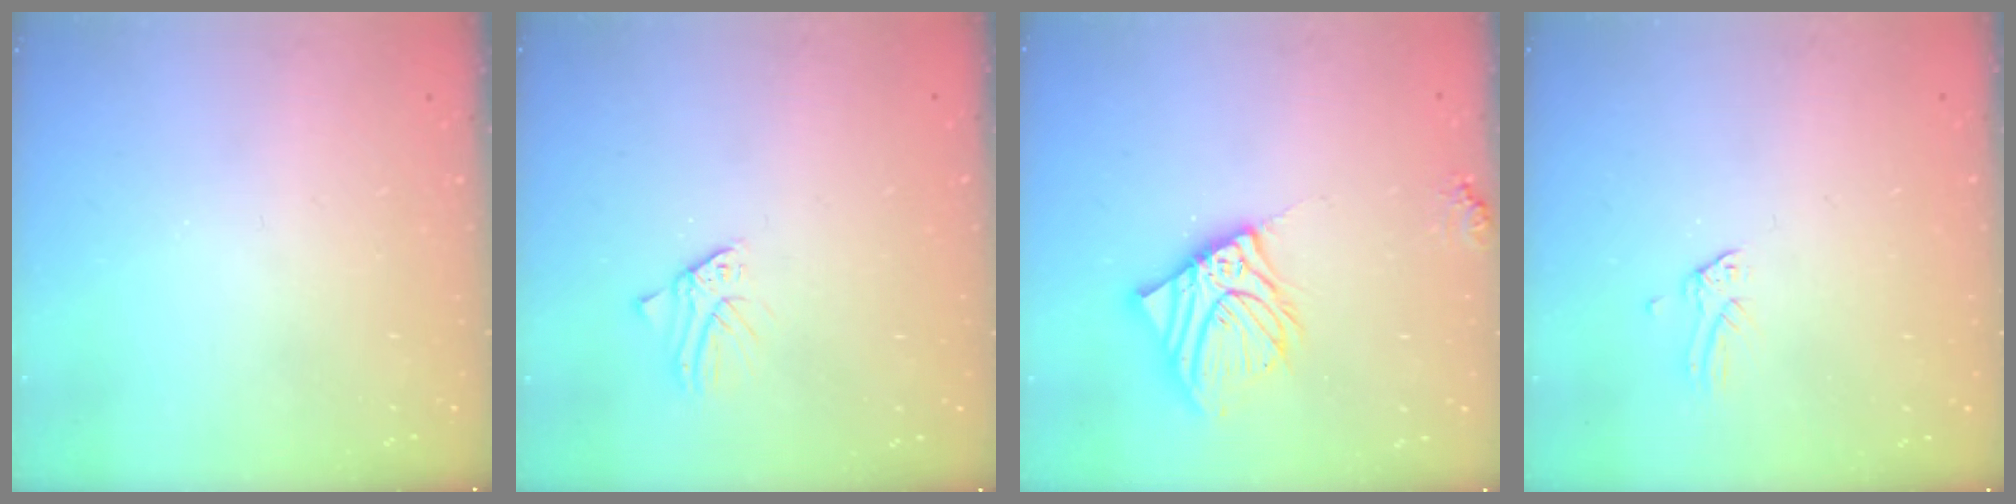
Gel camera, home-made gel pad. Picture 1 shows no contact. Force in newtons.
{"total": 0.0}
{"total": 12.2, "press": 12.0, "slide": 2.1}
{"total": 0.0}